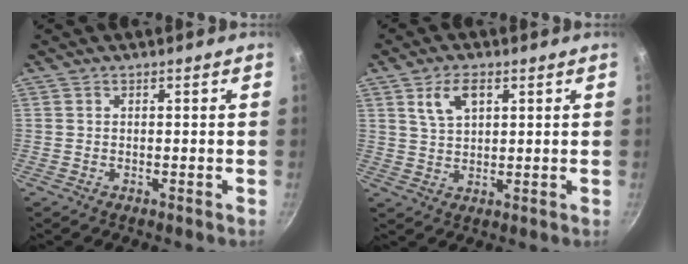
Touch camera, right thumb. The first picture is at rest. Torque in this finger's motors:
{"motor_torque": [-0.41, 0.80, 0.68, 0.55, 0.04]}